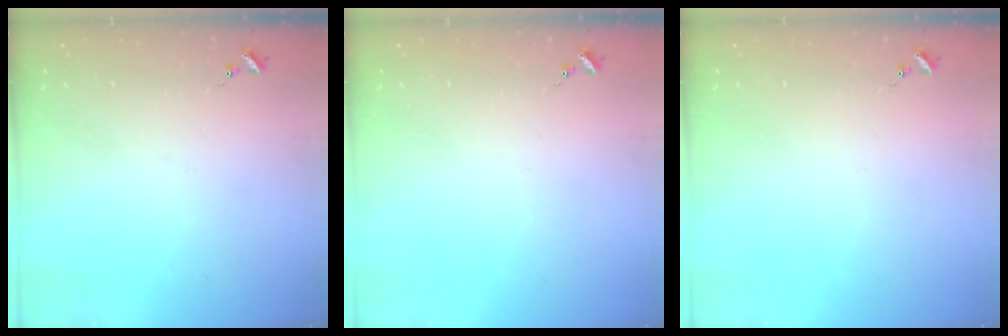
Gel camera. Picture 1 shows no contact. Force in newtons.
{"total": 0.0}
{"total": 0.0}